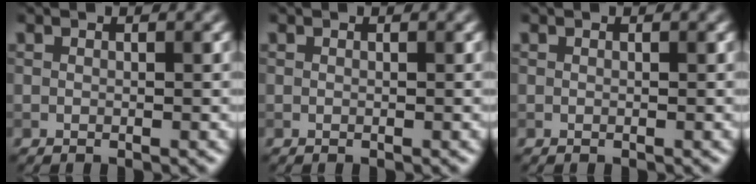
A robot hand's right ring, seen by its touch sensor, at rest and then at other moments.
{"total": 0.0}
{"total": 0.0}